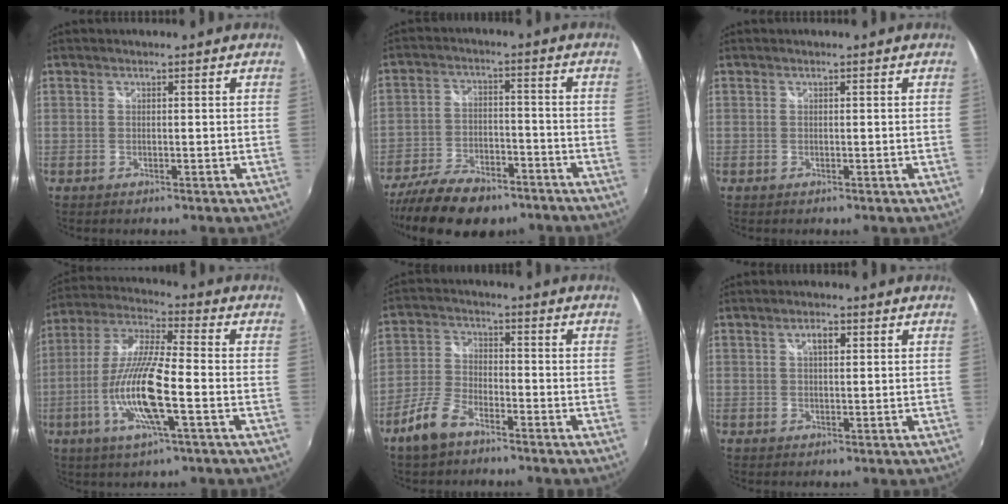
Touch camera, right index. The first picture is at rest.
{"total": 16.4, "force": [-12.3, 7.3, 8.2], "torque": [-0.183, -0.020, -0.196]}
{"total": 0.0}
{"total": 15.0, "force": [-4.8, 2.1, 14.1], "torque": [-0.287, -0.014, -0.093]}
{"total": 7.5, "force": [-5.3, 3.1, 4.3], "torque": [-0.104, 0.003, -0.106]}
{"total": 2.4, "force": [0.9, 1.0, 1.9], "torque": [-0.032, 0.006, 0.014]}